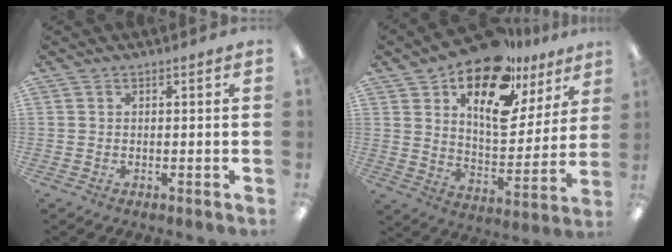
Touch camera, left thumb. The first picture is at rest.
{"total": 19.9, "force": [13.1, 9.5, 11.5], "torque": [-0.178, -0.079, 0.225]}